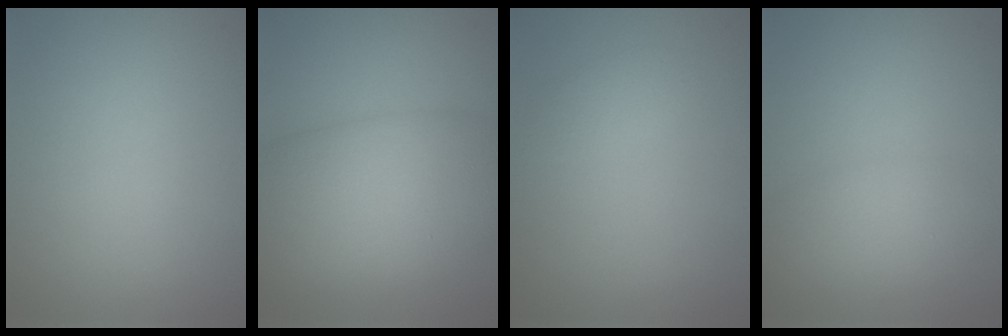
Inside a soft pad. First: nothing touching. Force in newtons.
{"total": 10.0, "press": 9.9, "slide": 0.4}
{"total": 1.1, "press": 1.1, "slide": 0.0}
{"total": 3.0, "press": 3.0, "slide": 0.1}